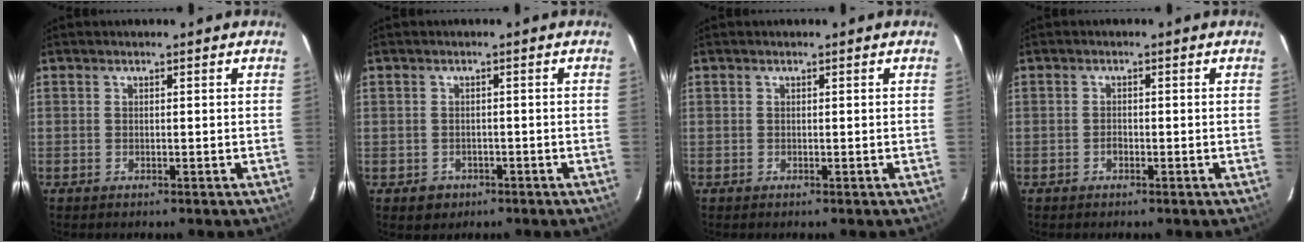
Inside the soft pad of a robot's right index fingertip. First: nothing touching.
{"total": 3.2, "force": [-1.1, 3.0, 0.4], "torque": [-0.013, 0.005, -0.012]}
{"total": 0.0}
{"total": 1.0, "force": [-0.6, 0.7, 0.4], "torque": [-0.008, 0.003, -0.011]}